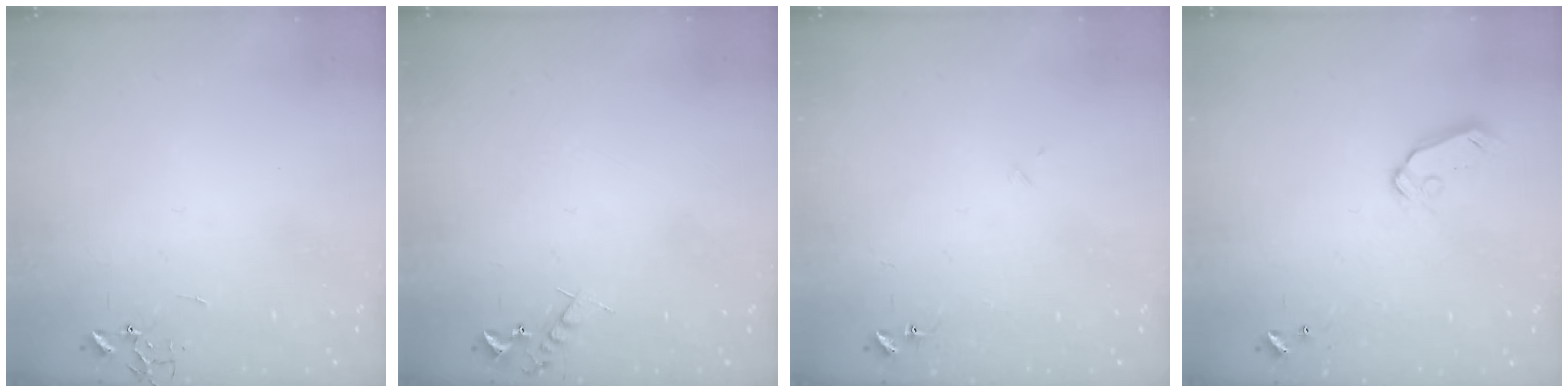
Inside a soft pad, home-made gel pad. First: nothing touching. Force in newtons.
{"total": 6.1, "press": 6.0, "slide": 0.9}
{"total": 7.8, "press": 7.8, "slide": 0.6}
{"total": 7.1, "press": 7.1, "slide": 0.8}